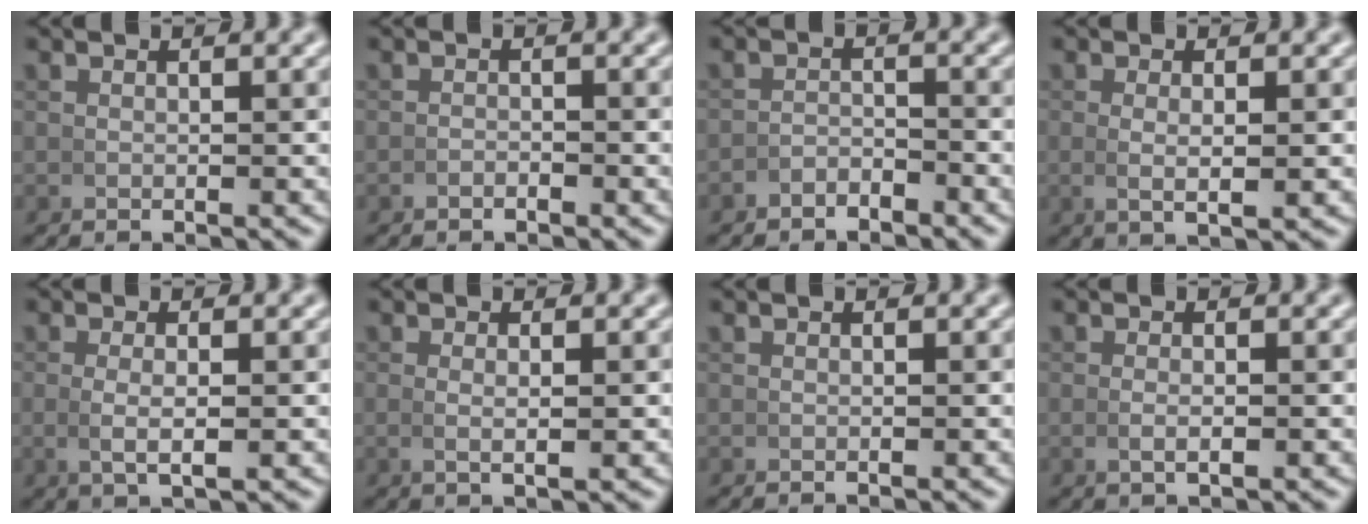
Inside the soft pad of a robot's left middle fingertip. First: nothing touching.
{"total": 0.7, "force": [-0.7, 0.0, 0.0], "torque": [0.000, -0.001, -0.015]}
{"total": 2.5, "force": [-2.4, 0.7, 0.1], "torque": [0.002, -0.002, -0.045]}
{"total": 1.9, "force": [0.2, 0.3, 1.8], "torque": [-0.039, -0.009, 0.010]}
{"total": 2.3, "force": [-0.1, 0.6, 2.2], "torque": [-0.048, -0.008, 0.006]}
{"total": 1.2, "force": [0.2, 0.1, 1.2], "torque": [-0.028, -0.007, 0.008]}
{"total": 0.0}
{"total": 1.0, "force": [-0.2, 0.2, 0.9], "torque": [-0.024, -0.004, 0.001]}